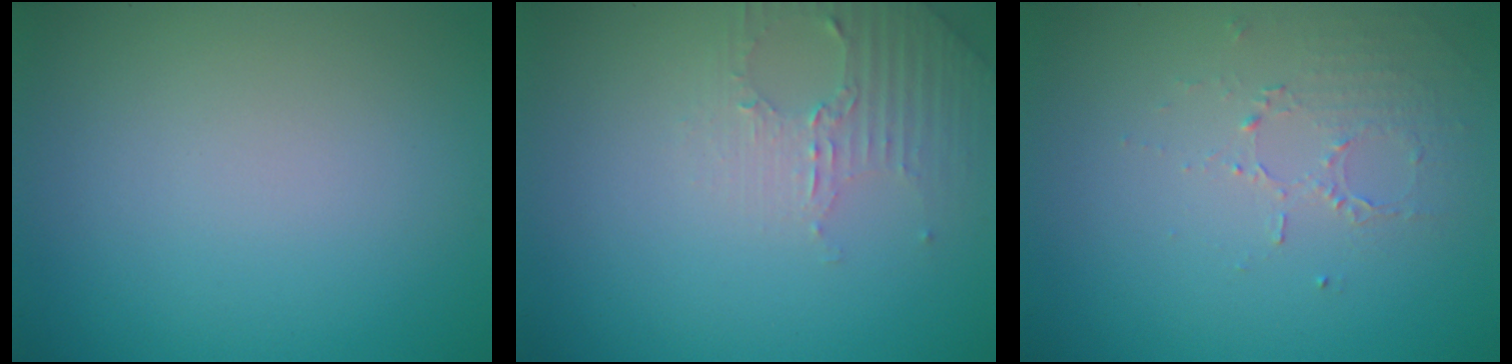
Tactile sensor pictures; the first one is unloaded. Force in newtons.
{"total": 2.6, "press": 2.5, "slide": 0.7}
{"total": 1.4, "press": 0.8, "slide": 1.2}